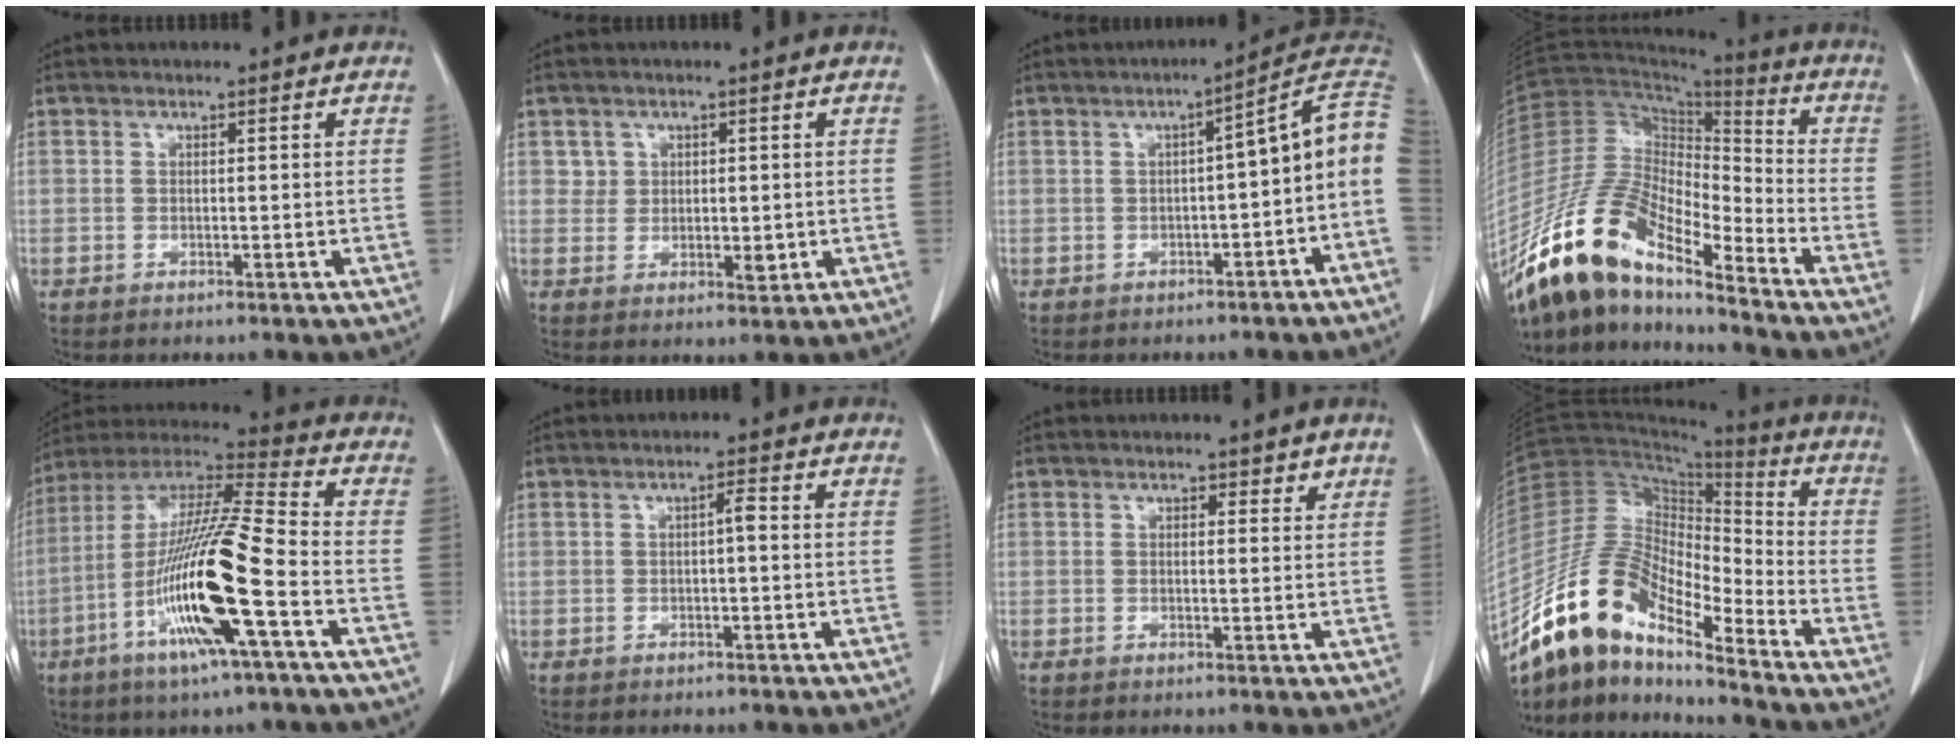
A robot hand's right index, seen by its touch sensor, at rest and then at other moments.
{"total": 3.3, "force": [0.8, 2.9, 1.4], "torque": [-0.013, -0.005, 0.015]}
{"total": 9.0, "force": [-1.7, 1.3, 8.8], "torque": [-0.106, 0.035, -0.030]}
{"total": 16.7, "force": [-13.0, 4.3, 9.6], "torque": [-0.188, 0.022, -0.241]}
{"total": 19.2, "force": [-6.3, 0.5, 18.2], "torque": [-0.368, -0.017, -0.124]}
{"total": 1.5, "force": [0.0, 0.2, 1.5], "torque": [-0.022, 0.005, 0.000]}
{"total": 1.5, "force": [1.1, 0.9, 0.4], "torque": [0.003, -0.004, 0.009]}
{"total": 14.7, "force": [-11.5, 4.1, 8.1], "torque": [-0.155, 0.039, -0.213]}